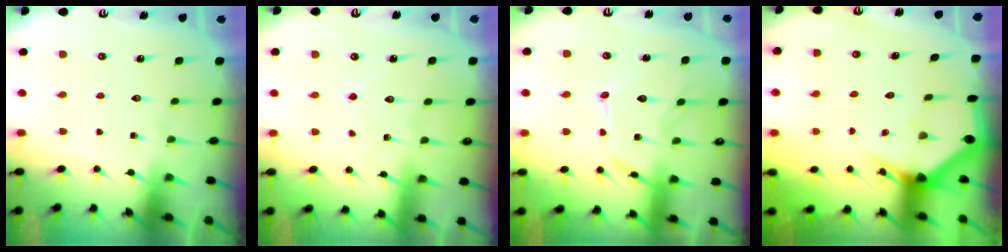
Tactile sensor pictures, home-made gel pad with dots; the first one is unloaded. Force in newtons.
{"total": 3.2, "press": 3.2, "slide": 0.3}
{"total": 12.1, "press": 12.1, "slide": 0.6}
{"total": 3.0, "press": 3.0, "slide": 0.1}